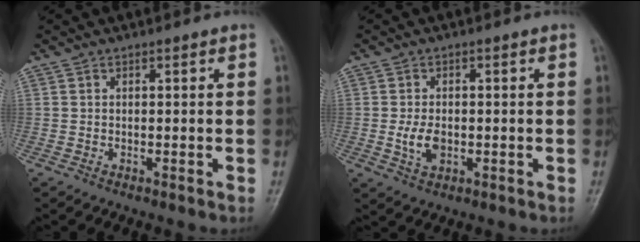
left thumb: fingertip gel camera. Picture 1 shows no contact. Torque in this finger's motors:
{"motor_torque": [0.42, 0.48, 0.52, 0.06, 0.04]}